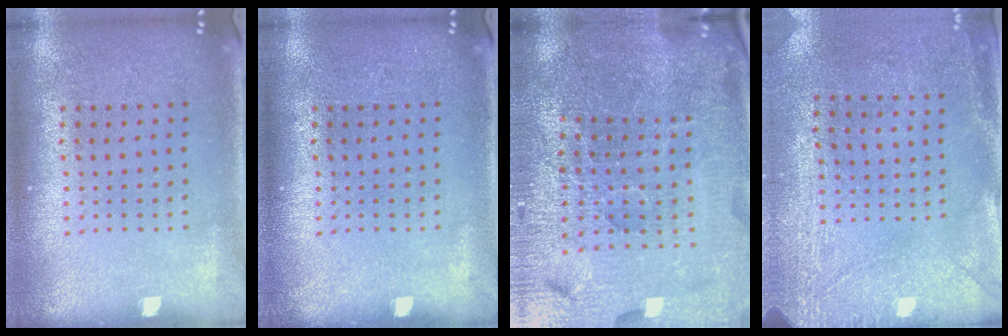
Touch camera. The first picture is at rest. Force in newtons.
{"total": 0.0}
{"total": 5.2, "press": 4.9, "slide": 1.7}
{"total": 3.0, "press": 2.3, "slide": 1.8}